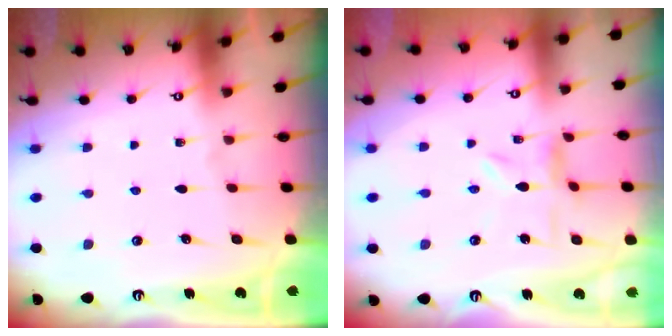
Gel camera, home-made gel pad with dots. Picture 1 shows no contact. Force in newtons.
{"total": 3.0, "press": 2.9, "slide": 0.3}